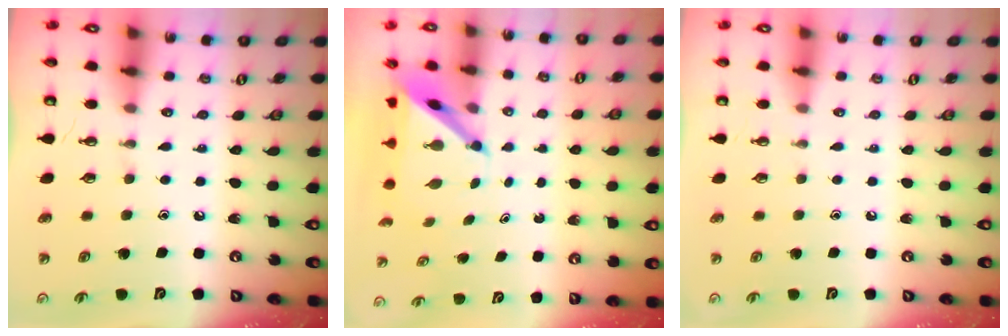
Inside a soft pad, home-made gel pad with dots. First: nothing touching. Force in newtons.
{"total": 4.8, "press": 4.8, "slide": 0.2}
{"total": 0.0}